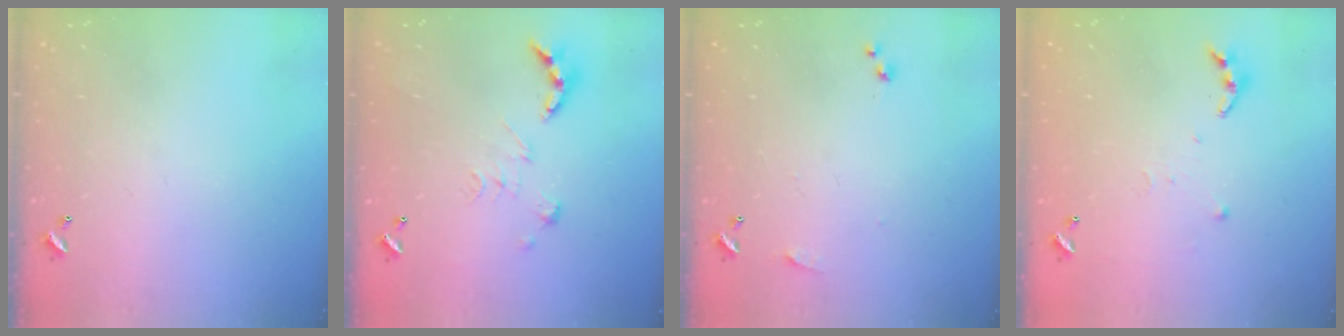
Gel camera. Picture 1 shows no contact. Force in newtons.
{"total": 2.7, "press": 2.2, "slide": 1.5}
{"total": 5.1, "press": 5.0, "slide": 0.7}
{"total": 3.8, "press": 3.8, "slide": 0.4}